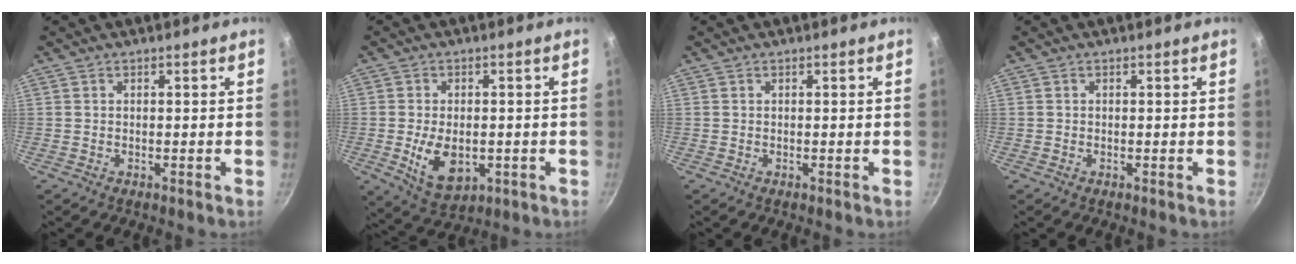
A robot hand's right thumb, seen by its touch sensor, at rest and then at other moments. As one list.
[{"total": 9.3, "force": [-1.7, 5.8, 7.0], "torque": [-0.110, -0.006, -0.013]}, {"total": 0.0}, {"total": 0.0}]